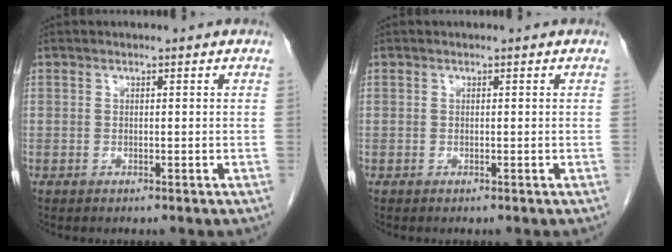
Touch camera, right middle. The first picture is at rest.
{"total": 0.0}